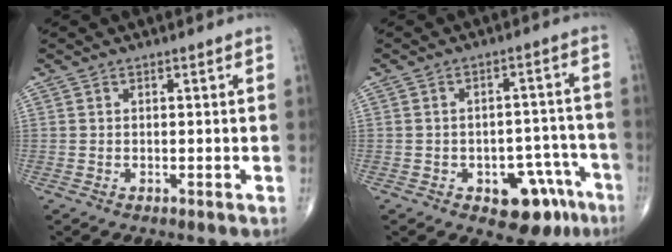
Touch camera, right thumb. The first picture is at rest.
{"total": 10.7, "force": [-5.6, 6.1, 6.7], "torque": [-0.048, 0.045, -0.065]}